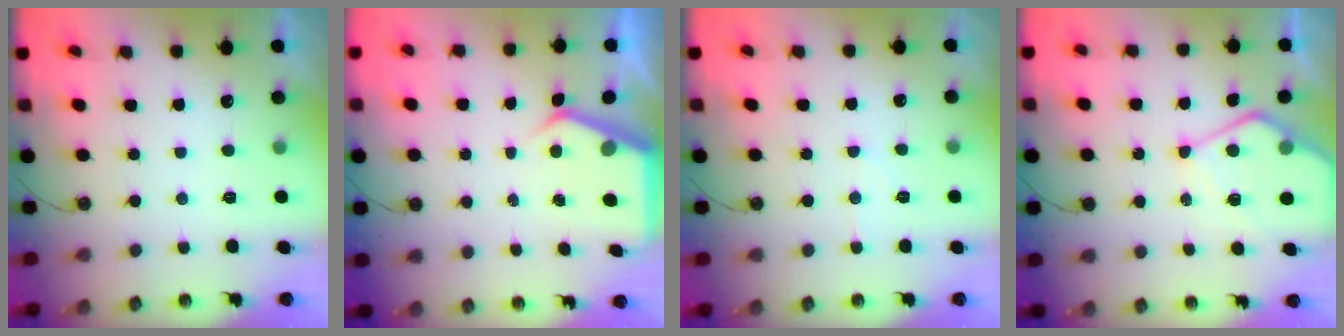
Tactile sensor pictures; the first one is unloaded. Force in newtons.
{"total": 4.6, "press": 4.6, "slide": 0.5}
{"total": 5.6, "press": 5.6, "slide": 0.7}
{"total": 11.0, "press": 10.9, "slide": 1.3}